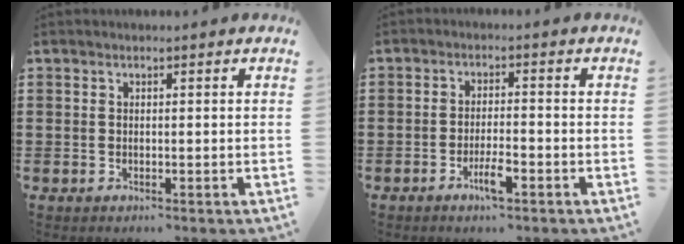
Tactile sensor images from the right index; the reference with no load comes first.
{"total": 4.1, "force": [-2.2, 0.9, 3.4], "torque": [-0.069, -0.001, -0.043]}